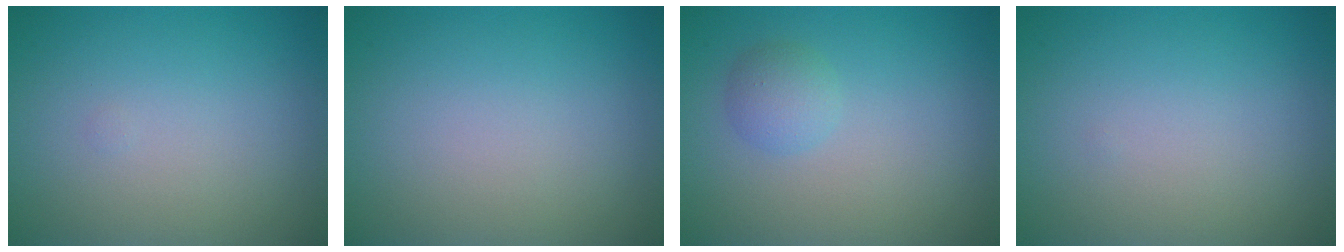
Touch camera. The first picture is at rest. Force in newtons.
{"total": 0.0}
{"total": 1.8, "press": 1.8, "slide": 0.0}
{"total": 0.0}